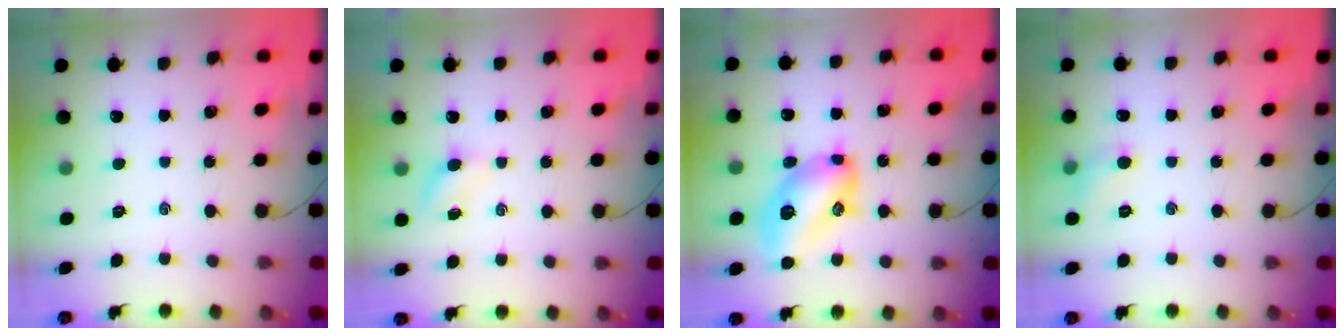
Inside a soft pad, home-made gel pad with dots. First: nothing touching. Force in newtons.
{"total": 4.2, "press": 3.9, "slide": 1.3}
{"total": 13.2, "press": 13.1, "slide": 0.7}
{"total": 4.9, "press": 4.7, "slide": 1.4}